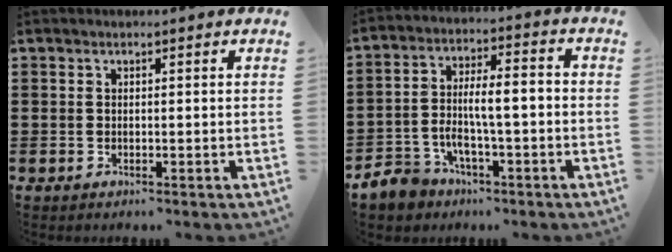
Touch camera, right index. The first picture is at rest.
{"total": 7.1, "force": [-2.7, 3.5, 5.5], "torque": [-0.122, 0.005, -0.056]}